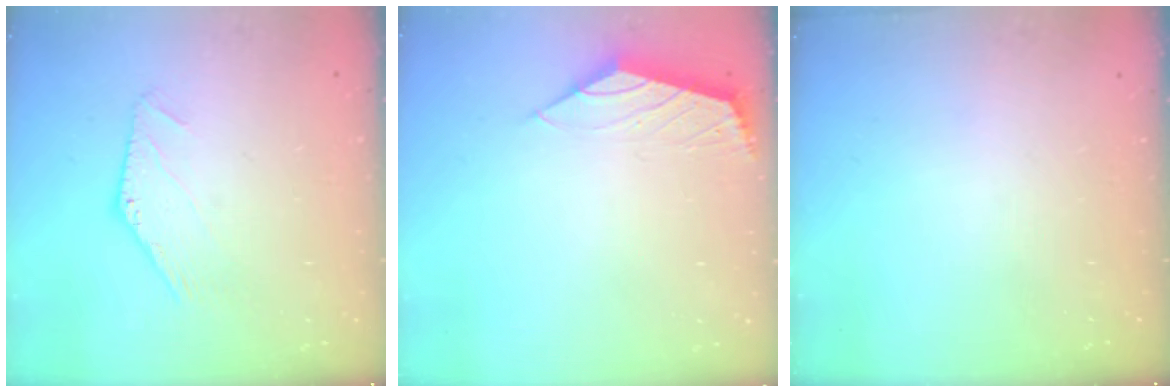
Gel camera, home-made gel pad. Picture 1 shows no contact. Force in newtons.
{"total": 2.3, "press": 2.2, "slide": 0.6}
{"total": 0.0}